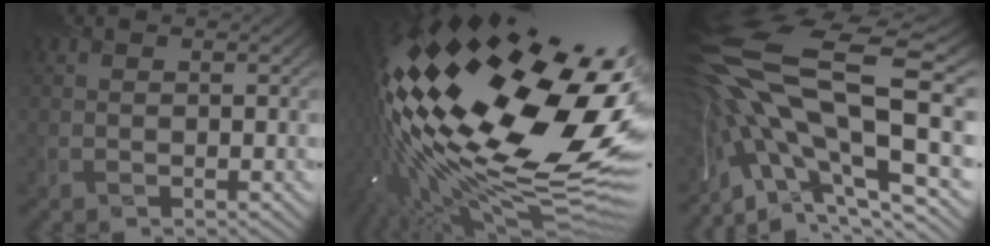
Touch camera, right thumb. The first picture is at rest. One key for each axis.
{"total": 20.5, "fx": 1.0, "fy": 8.1, "fz": 18.8, "tx": -0.360, "ty": -0.045, "tz": 0.012}
{"total": 18.6, "fx": -2.8, "fy": 6.6, "fz": 17.1, "tx": -0.331, "ty": -0.014, "tz": -0.047}